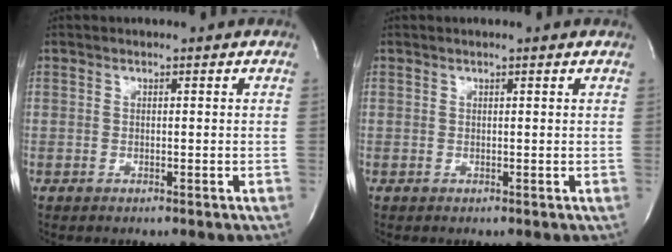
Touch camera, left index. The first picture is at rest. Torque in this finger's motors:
{"motor_torque": [0.15, -0.16, -0.02, -0.01]}